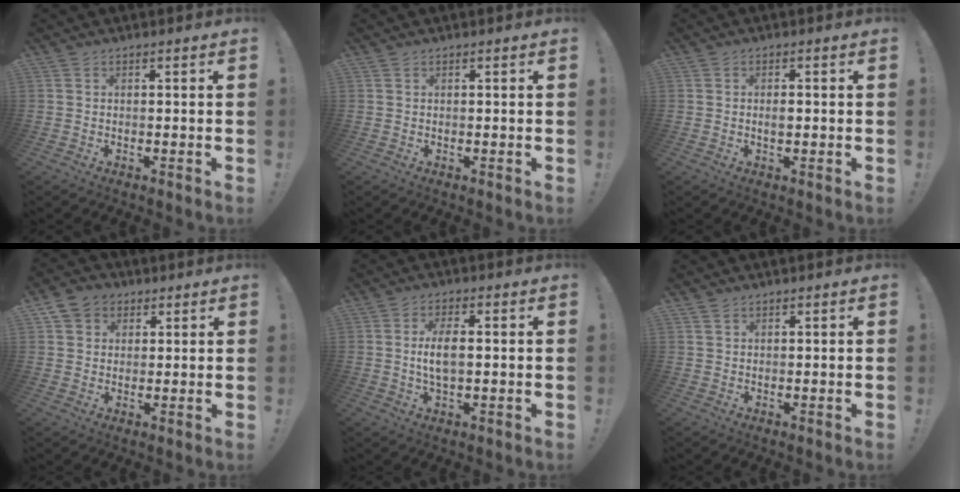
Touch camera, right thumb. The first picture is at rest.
{"total": 0.0}
{"total": 1.8, "force": [-0.4, 0.8, 1.5], "torque": [-0.027, 0.003, -0.009]}
{"total": 6.6, "force": [3.0, 5.5, 2.1], "torque": [-0.035, -0.007, 0.062]}
{"total": 6.6, "force": [0.0, 2.7, 6.0], "torque": [-0.111, -0.001, -0.004]}
{"total": 1.6, "force": [1.2, 0.8, 0.6], "torque": [-0.006, -0.005, 0.022]}